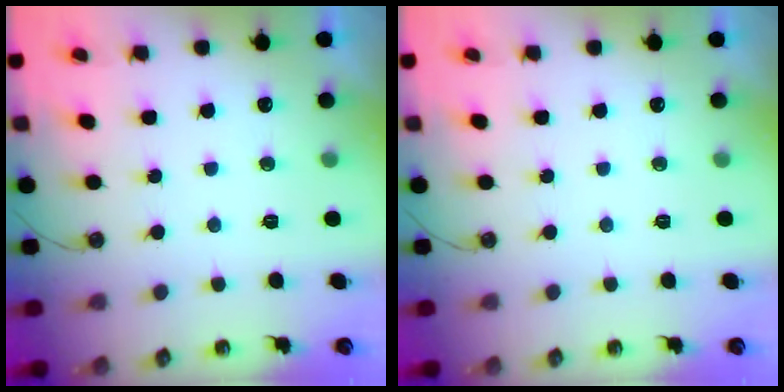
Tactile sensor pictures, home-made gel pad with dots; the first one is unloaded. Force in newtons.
{"total": 0.0}